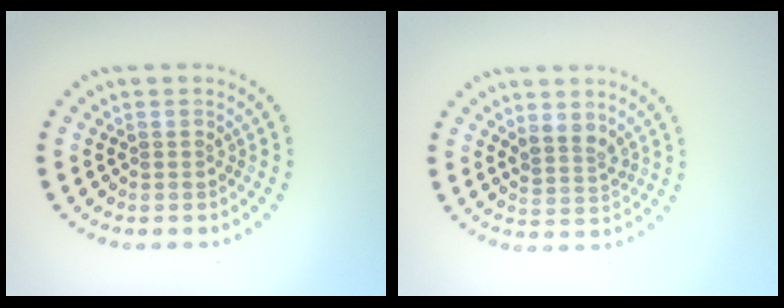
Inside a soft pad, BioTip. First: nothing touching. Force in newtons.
{"total": 2.1, "press": 1.7, "slide": 1.3}